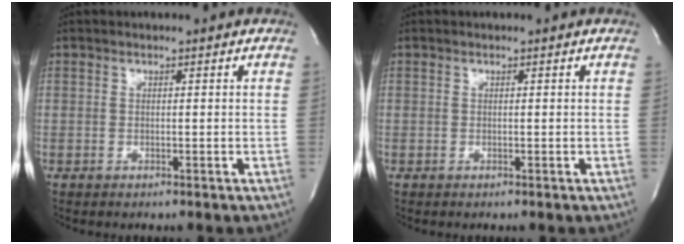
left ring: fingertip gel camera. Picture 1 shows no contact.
{"total": 0.0}